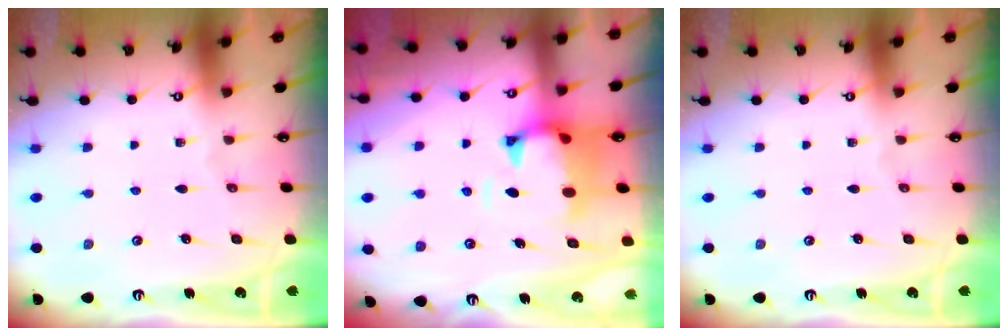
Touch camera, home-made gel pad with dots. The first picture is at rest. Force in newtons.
{"total": 1.6, "press": 1.2, "slide": 1.1}
{"total": 0.0}